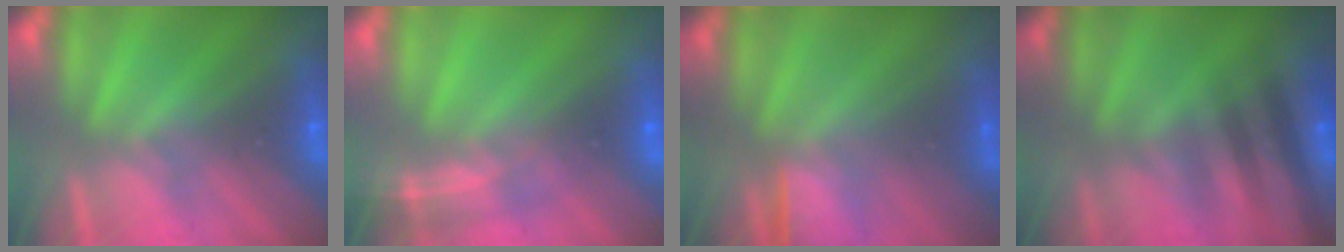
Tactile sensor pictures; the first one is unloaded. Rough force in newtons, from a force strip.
{"total": 1.8}
{"total": 1.4}
{"total": 3.1}